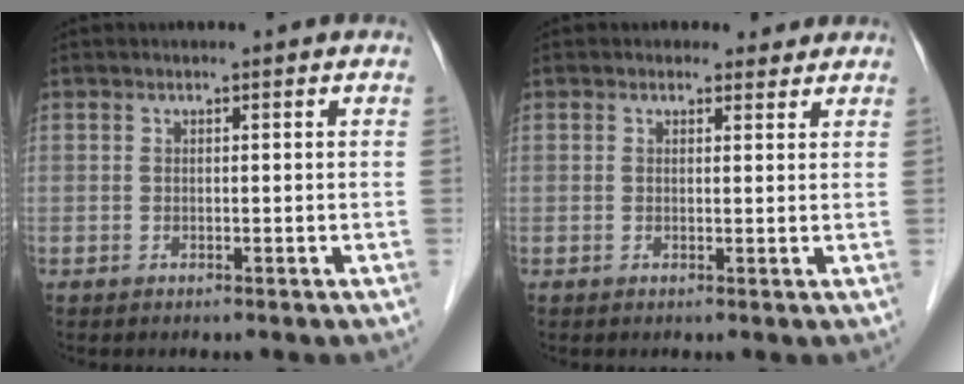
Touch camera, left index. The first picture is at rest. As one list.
[{"total": 1.9, "force": [1.6, 1.1, 0.0], "torque": [0.001, 0.002, 0.014]}]